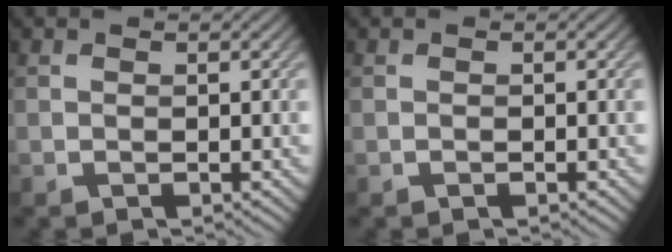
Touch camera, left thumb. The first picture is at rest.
{"total": 0.0}